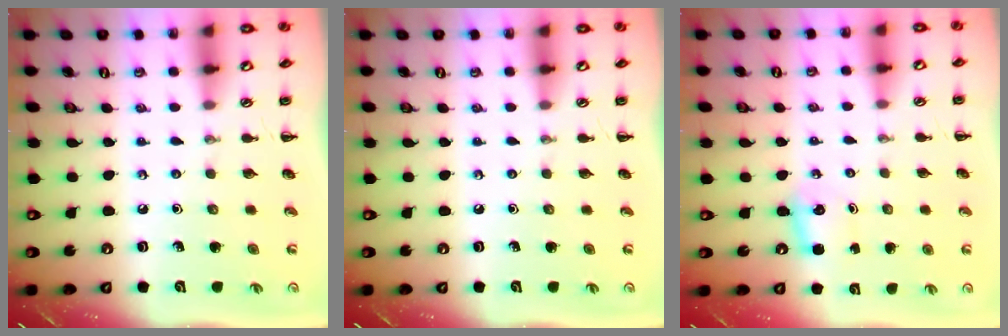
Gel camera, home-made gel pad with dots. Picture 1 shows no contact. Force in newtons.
{"total": 0.0}
{"total": 4.0, "press": 3.9, "slide": 1.0}